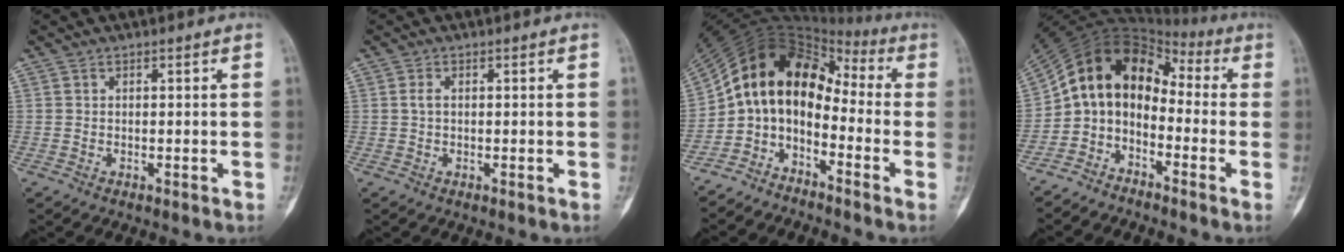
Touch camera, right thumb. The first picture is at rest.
{"total": 1.3, "force": [0.2, 0.7, 1.0], "torque": [-0.021, 0.001, 0.003]}
{"total": 12.0, "force": [-3.8, 8.2, 7.9], "torque": [-0.105, 0.098, -0.085]}
{"total": 11.4, "force": [-3.2, 8.5, 6.9], "torque": [-0.091, 0.091, -0.078]}